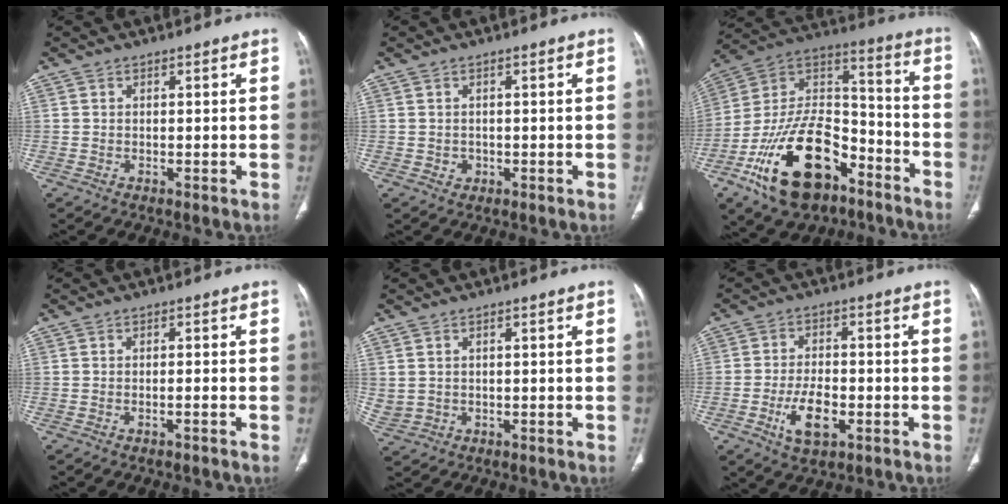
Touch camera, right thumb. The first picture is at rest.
{"total": 1.2, "force": [-0.3, 1.1, 0.4], "torque": [-0.001, 0.003, 0.001]}
{"total": 25.2, "force": [-13.2, 13.8, 16.4], "torque": [-0.301, 0.076, -0.226]}
{"total": 1.1, "force": [-0.8, 0.0, 0.8], "torque": [-0.020, 0.010, -0.010]}
{"total": 2.7, "force": [0.3, 2.3, 1.4], "torque": [-0.035, 0.001, 0.019]}
{"total": 7.9, "force": [-3.0, 4.0, 6.1], "torque": [-0.106, 0.011, -0.049]}